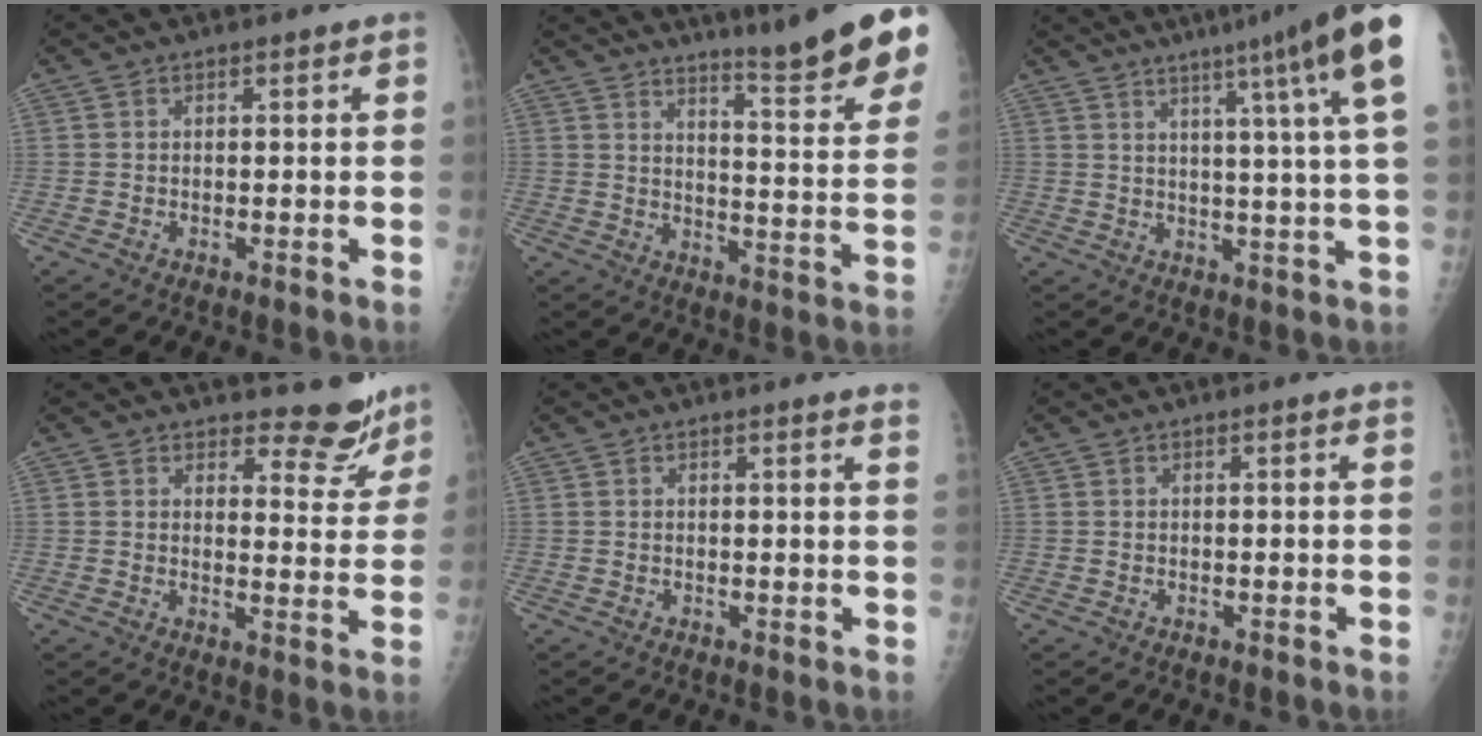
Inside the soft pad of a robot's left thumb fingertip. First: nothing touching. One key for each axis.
{"total": 18.0, "fx": 13.5, "fy": 1.1, "fz": 11.9, "tx": -0.132, "ty": -0.099, "tz": 0.181}
{"total": 17.9, "fx": 10.1, "fy": -0.3, "fz": 14.8, "tx": -0.196, "ty": -0.032, "tz": 0.112}
{"total": 7.2, "fx": 6.6, "fy": 2.7, "fz": 1.0, "tx": 0.018, "ty": -0.063, "tz": 0.077}
{"total": 2.9, "fx": 2.7, "fy": -0.4, "fz": 1.1, "tx": -0.019, "ty": -0.015, "tz": 0.014}
{"total": 0.6, "fx": 0.5, "fy": -0.1, "fz": 0.3, "tx": -0.015, "ty": -0.004, "tz": 0.004}